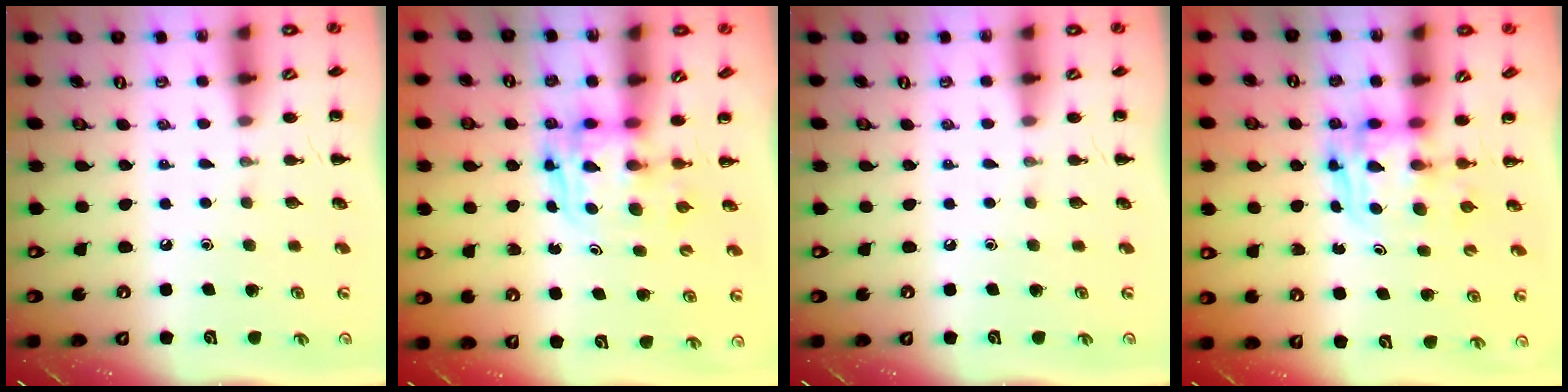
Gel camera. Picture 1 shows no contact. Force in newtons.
{"total": 2.6, "press": 2.6, "slide": 0.2}
{"total": 0.0}
{"total": 2.7, "press": 2.7, "slide": 0.2}